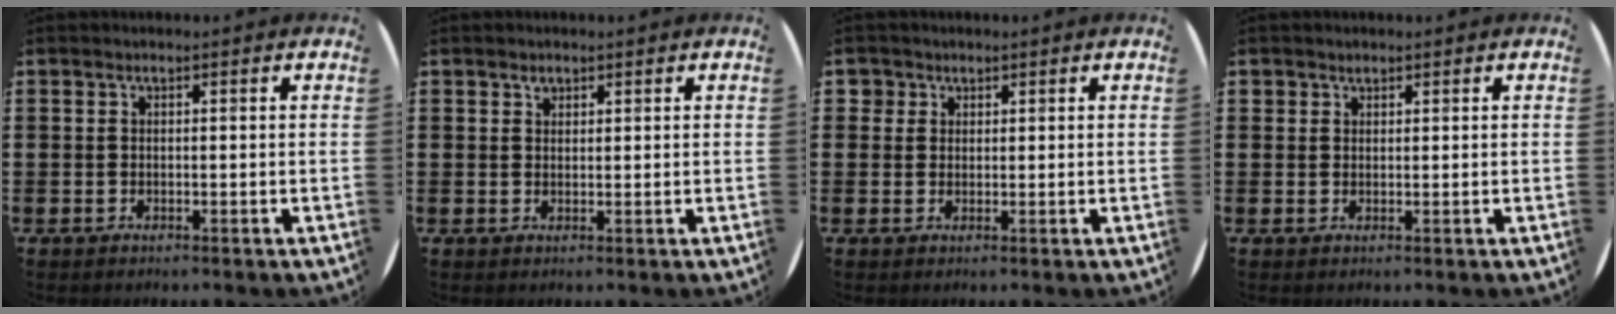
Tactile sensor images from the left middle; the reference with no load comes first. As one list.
[{"total": 1.0, "force": [0.9, 0.6, 0.0], "torque": [0.006, -0.002, 0.016]}, {"total": 1.7, "force": [1.2, 1.2, 0.1], "torque": [0.010, -0.001, 0.020]}, {"total": 1.0, "force": [0.8, 0.6, 0.0], "torque": [0.008, -0.001, 0.015]}]